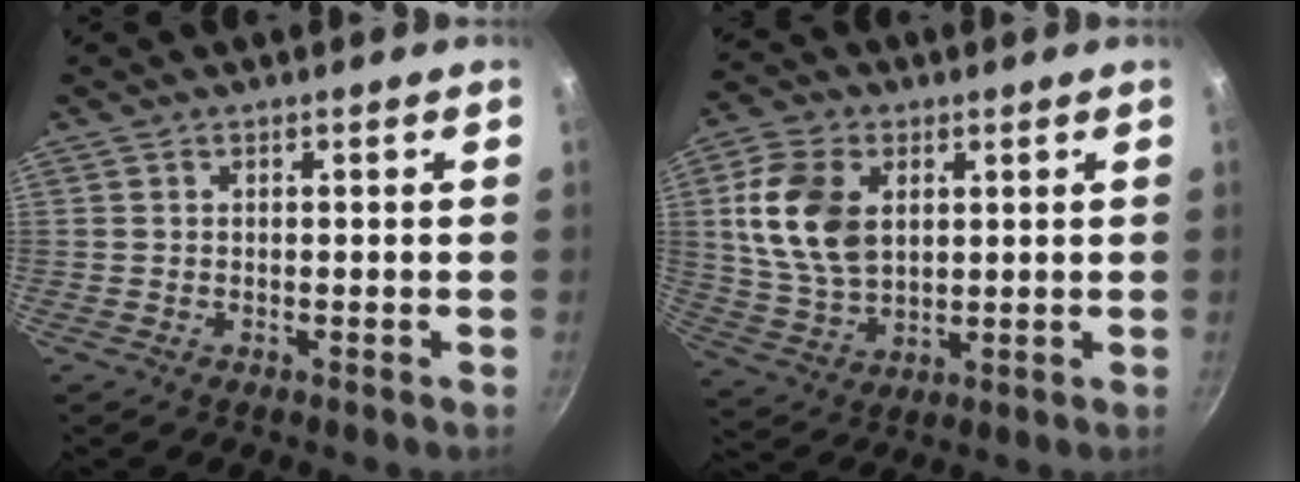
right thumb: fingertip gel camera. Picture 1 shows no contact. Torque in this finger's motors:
{"motor_torque": [1.71, 1.85, 1.60, 0.00, 0.45]}